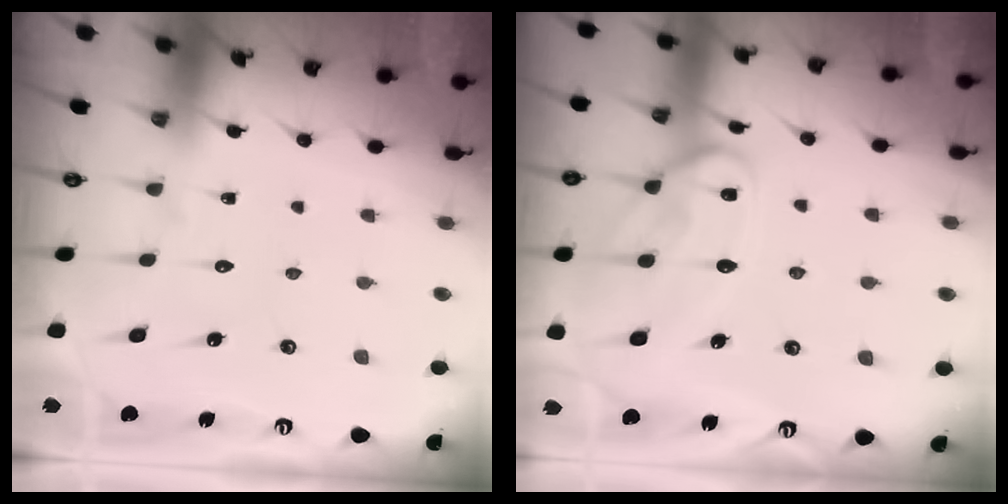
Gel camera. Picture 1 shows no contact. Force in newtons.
{"total": 12.6, "press": 12.6, "slide": 1.0}